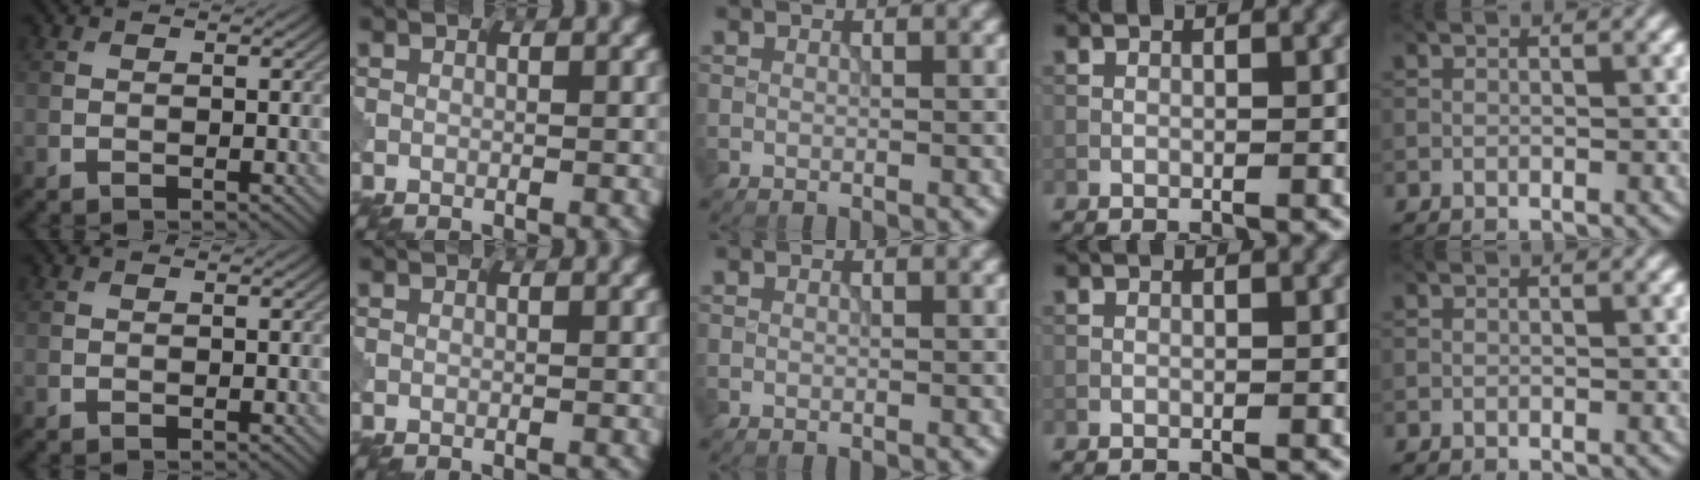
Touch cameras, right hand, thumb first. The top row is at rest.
{}